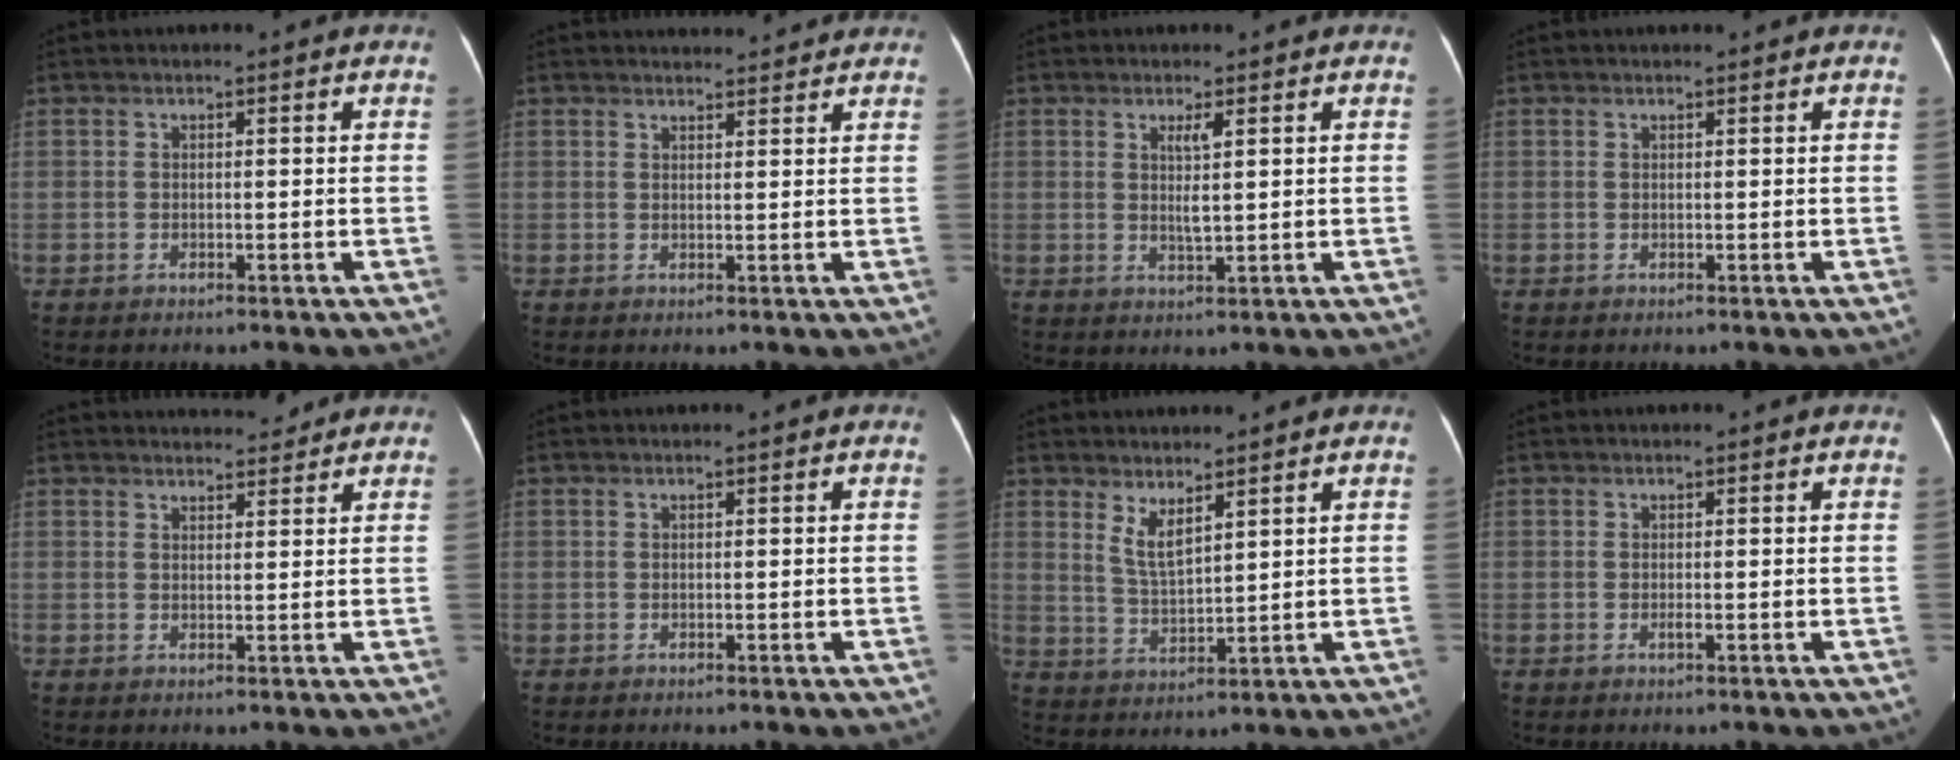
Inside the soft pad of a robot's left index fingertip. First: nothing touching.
{"total": 6.0, "force": [5.8, 1.0, 1.1], "torque": [-0.009, 0.019, 0.064]}
{"total": 2.7, "force": [0.8, 0.1, 2.5], "torque": [-0.049, -0.002, 0.016]}
{"total": 0.9, "force": [0.8, 0.2, 0.3], "torque": [-0.010, 0.008, 0.012]}
{"total": 5.5, "force": [5.2, 1.3, 1.2], "torque": [-0.009, 0.008, 0.063]}
{"total": 0.0}
{"total": 4.1, "force": [2.9, 0.8, 2.8], "torque": [-0.063, -0.014, 0.065]}
{"total": 0.5, "force": [-0.3, 0.0, 0.4], "torque": [-0.009, -0.006, -0.003]}